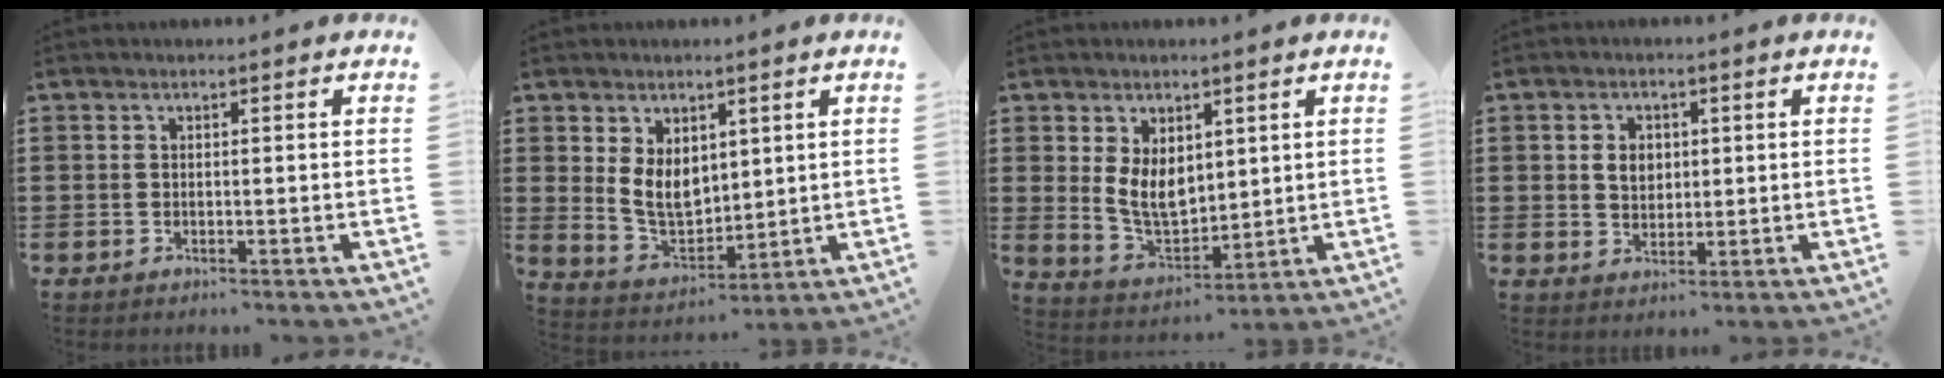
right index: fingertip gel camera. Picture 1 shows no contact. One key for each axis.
{"total": 6.9, "fx": 2.1, "fy": 4.9, "fz": 4.3, "tx": -0.095, "ty": 0.006, "tz": 0.040}
{"total": 7.0, "fx": 1.7, "fy": 4.8, "fz": 4.8, "tx": -0.100, "ty": 0.005, "tz": 0.032}
{"total": 3.4, "fx": 0.6, "fy": 2.7, "fz": 2.1, "tx": -0.041, "ty": 0.008, "tz": 0.007}